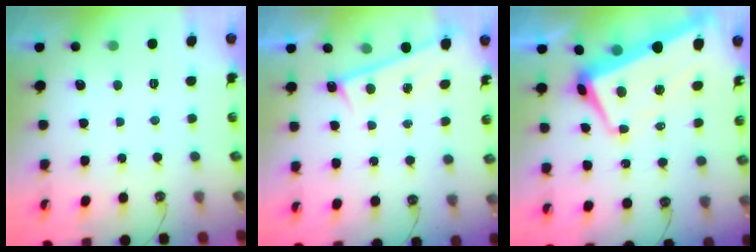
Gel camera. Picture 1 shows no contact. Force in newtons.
{"total": 0.6, "press": 0.1, "slide": 0.6}
{"total": 5.1, "press": 4.8, "slide": 1.5}